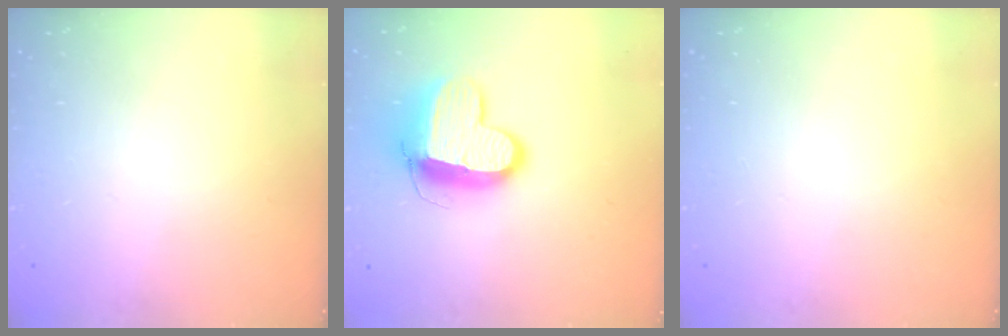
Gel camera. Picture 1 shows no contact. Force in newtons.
{"total": 12.7, "press": 12.6, "slide": 1.4}
{"total": 0.0}